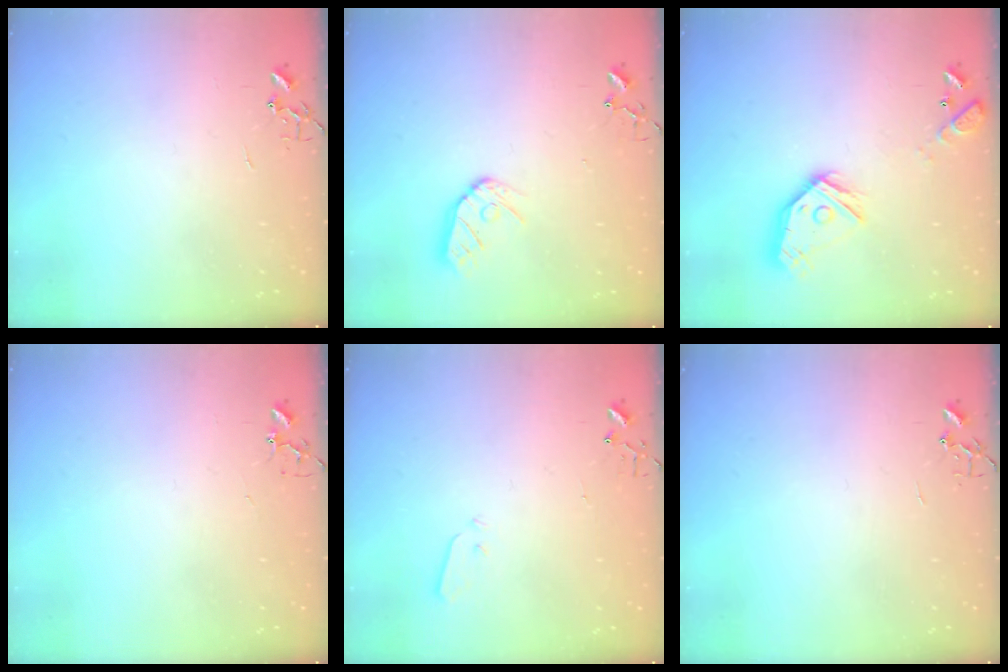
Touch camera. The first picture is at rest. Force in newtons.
{"total": 9.5, "press": 9.5, "slide": 0.8}
{"total": 15.8, "press": 15.7, "slide": 1.5}
{"total": 4.2, "press": 4.2, "slide": 0.6}
{"total": 3.0, "press": 2.9, "slide": 0.7}
{"total": 0.0}